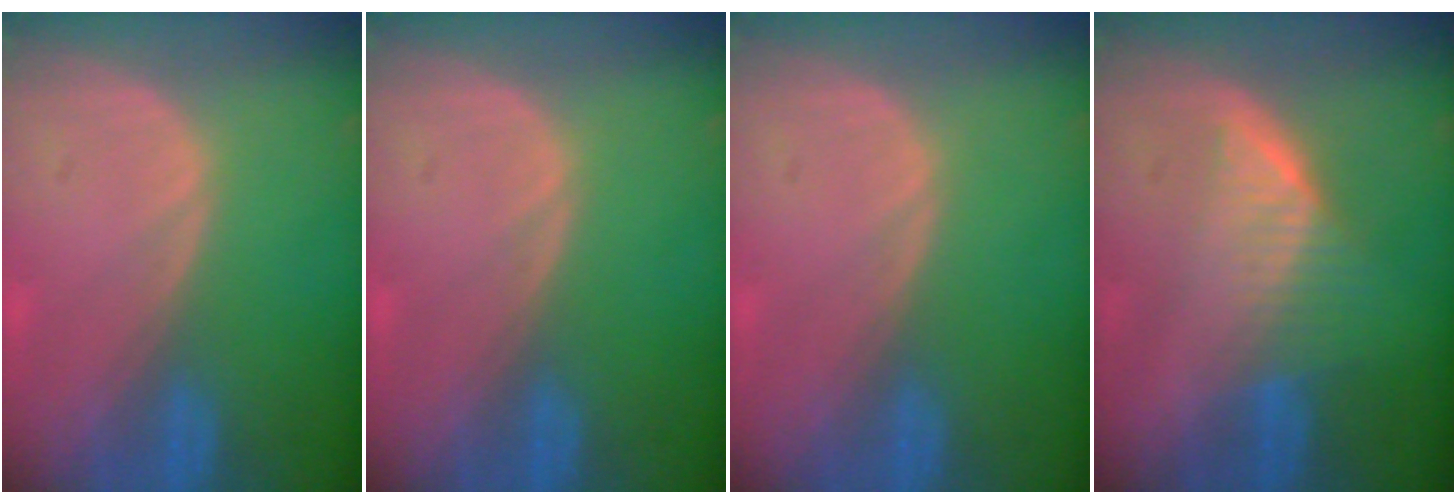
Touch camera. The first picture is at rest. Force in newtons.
{"total": 0.0}
{"total": 0.0}
{"total": 6.5, "press": 5.7, "slide": 3.2}